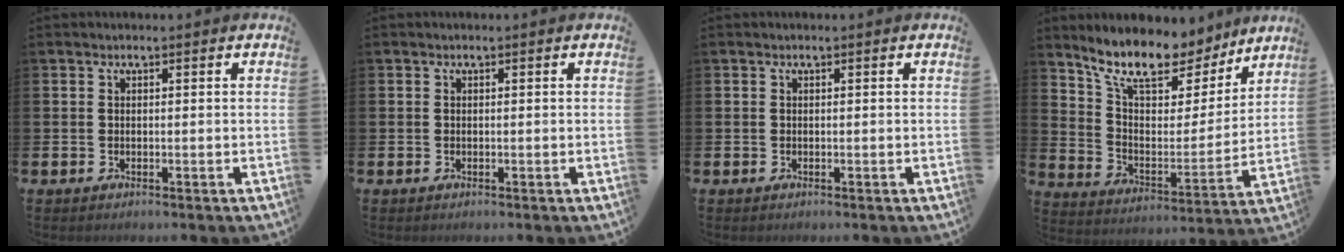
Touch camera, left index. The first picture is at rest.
{"total": 0.0}
{"total": 0.0}
{"total": 12.3, "force": [10.6, 4.3, 4.5], "torque": [-0.122, -0.071, 0.187]}